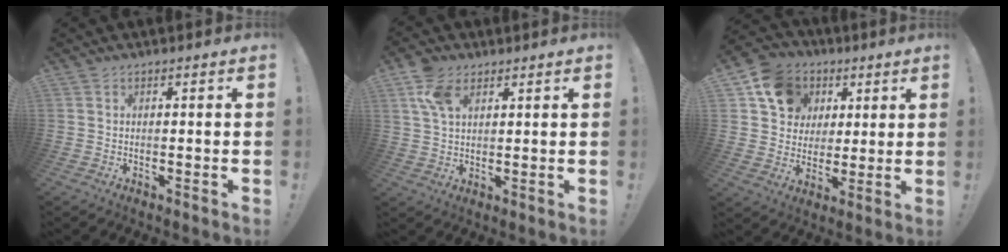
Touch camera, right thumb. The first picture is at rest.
{"total": 8.4, "force": [4.2, 4.9, 5.5], "torque": [-0.104, -0.007, 0.080]}
{"total": 13.4, "force": [5.2, 11.3, 4.8], "torque": [-0.074, -0.017, 0.109]}